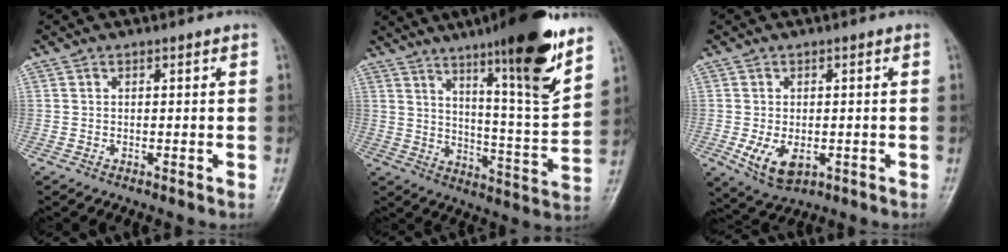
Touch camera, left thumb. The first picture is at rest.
{"total": 18.8, "force": [11.9, 2.3, 14.4], "torque": [-0.191, -0.070, 0.185]}
{"total": 6.8, "force": [-1.7, 4.1, 5.1], "torque": [-0.086, -0.009, -0.021]}